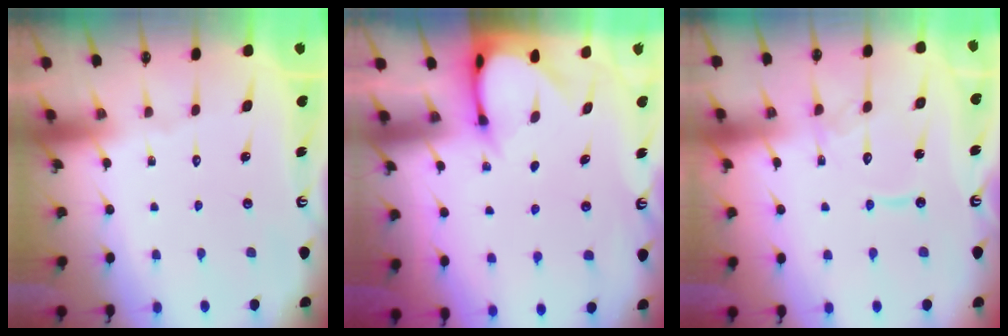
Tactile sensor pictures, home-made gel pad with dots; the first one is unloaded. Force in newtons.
{"total": 3.1, "press": 3.1, "slide": 0.2}
{"total": 10.9, "press": 10.9, "slide": 1.1}